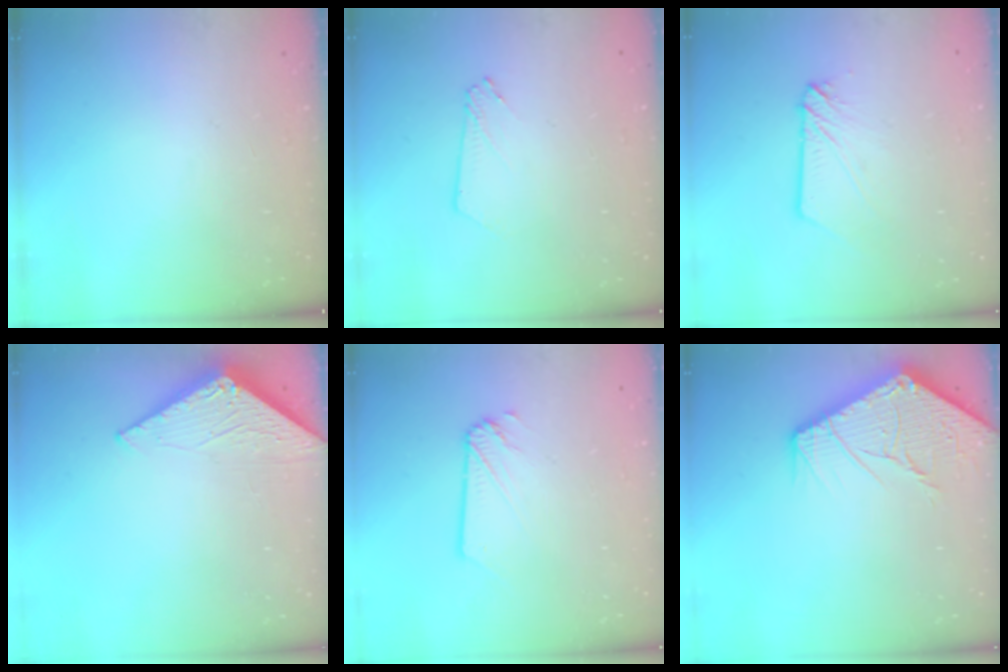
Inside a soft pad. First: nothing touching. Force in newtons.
{"total": 2.5, "press": 2.5, "slide": 0.2}
{"total": 3.2, "press": 3.2, "slide": 0.2}
{"total": 2.8, "press": 2.8, "slide": 0.2}
{"total": 2.0, "press": 2.0, "slide": 0.3}
{"total": 16.7, "press": 16.7, "slide": 1.1}